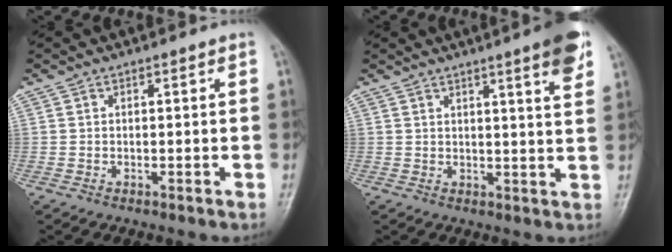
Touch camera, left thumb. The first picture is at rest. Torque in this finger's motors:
{"motor_torque": [1.11, 0.59, 0.80, -0.73, 0.01]}